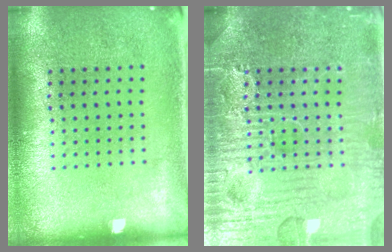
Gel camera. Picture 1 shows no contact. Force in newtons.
{"total": 7.7, "press": 7.6, "slide": 0.8}